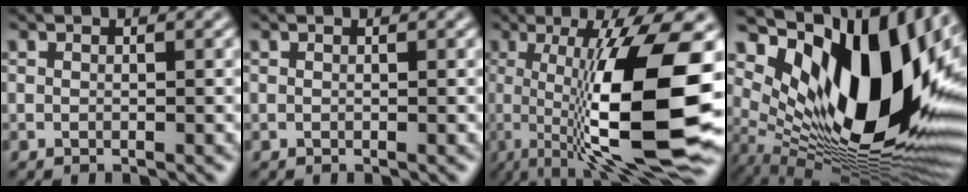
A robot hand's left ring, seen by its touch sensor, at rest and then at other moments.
{"total": 0.0}
{"total": 13.7, "force": [-0.8, 3.5, 13.2], "torque": [-0.207, 0.002, -0.011]}
{"total": 16.9, "force": [4.1, 8.4, 14.0], "torque": [-0.233, 0.000, 0.067]}